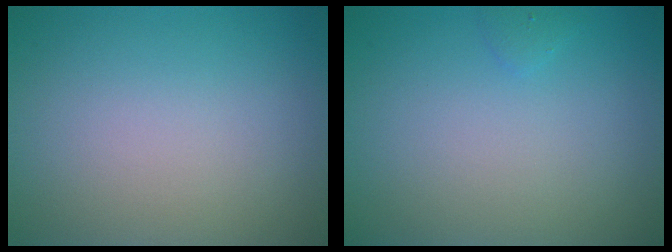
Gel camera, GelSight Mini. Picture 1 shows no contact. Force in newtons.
{"total": 0.5, "press": 0.5, "slide": 0.1}